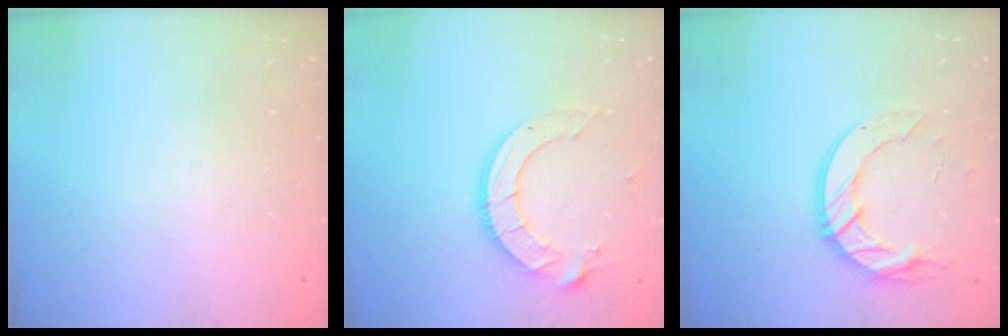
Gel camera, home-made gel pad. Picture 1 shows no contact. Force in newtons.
{"total": 12.9, "press": 12.8, "slide": 1.4}
{"total": 12.9, "press": 12.9, "slide": 0.8}